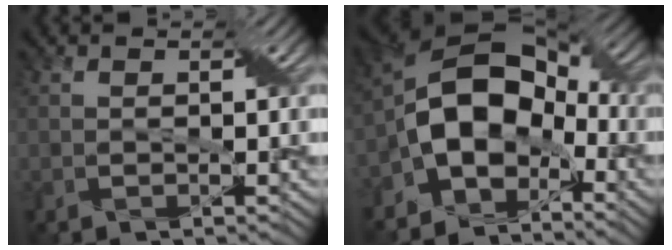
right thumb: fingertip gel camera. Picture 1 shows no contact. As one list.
[{"total": 12.3, "force": [-4.2, 8.4, 8.0], "torque": [-0.135, 0.004, -0.100]}]